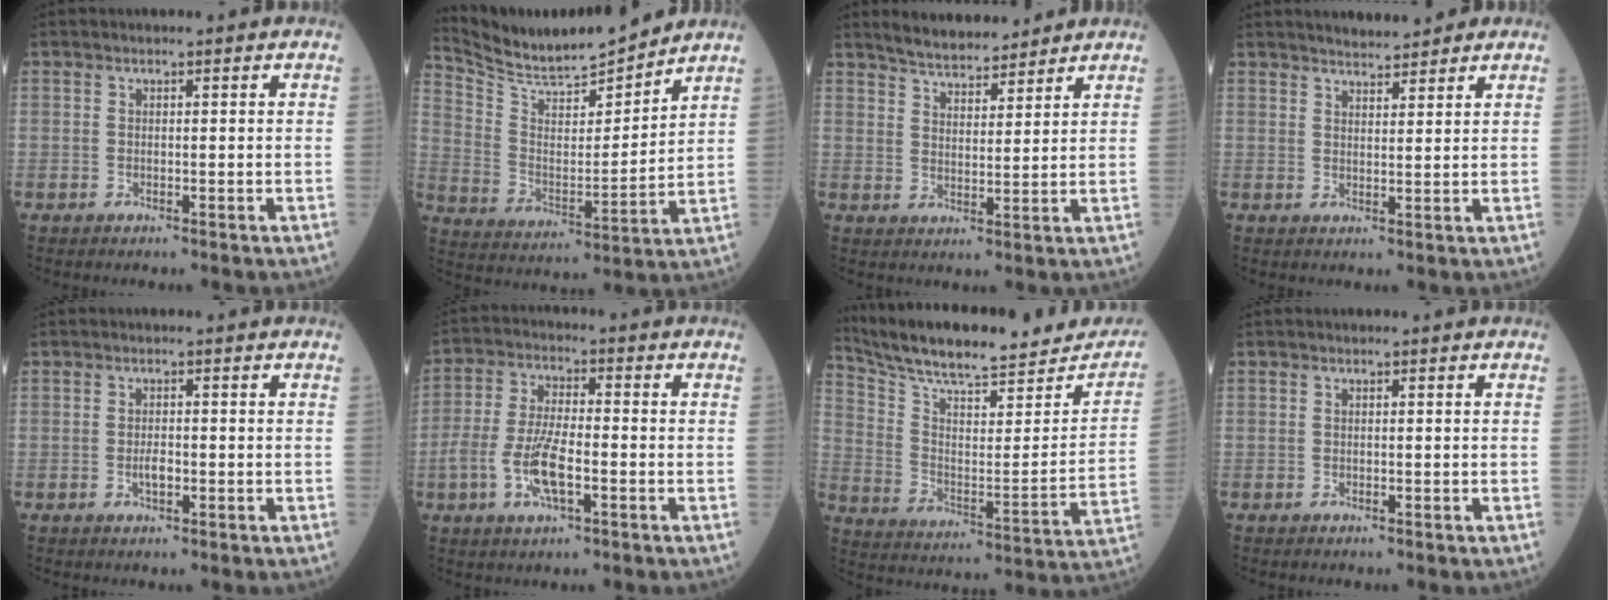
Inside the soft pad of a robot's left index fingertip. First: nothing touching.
{"total": 13.5, "force": [13.0, 0.8, 3.7], "torque": [-0.082, -0.005, 0.234]}
{"total": 7.6, "force": [7.1, 1.6, 2.3], "torque": [-0.042, 0.011, 0.121]}
{"total": 5.4, "force": [5.0, 1.3, 1.8], "torque": [-0.028, 0.013, 0.072]}
{"total": 1.5, "force": [-0.6, 0.6, 1.3], "torque": [-0.026, -0.002, -0.011]}
{"total": 8.2, "force": [-2.8, 2.6, 7.2], "torque": [-0.155, -0.004, -0.055]}
{"total": 22.9, "force": [20.5, 5.1, 8.7], "torque": [-0.138, -0.022, 0.292]}
{"total": 0.0}